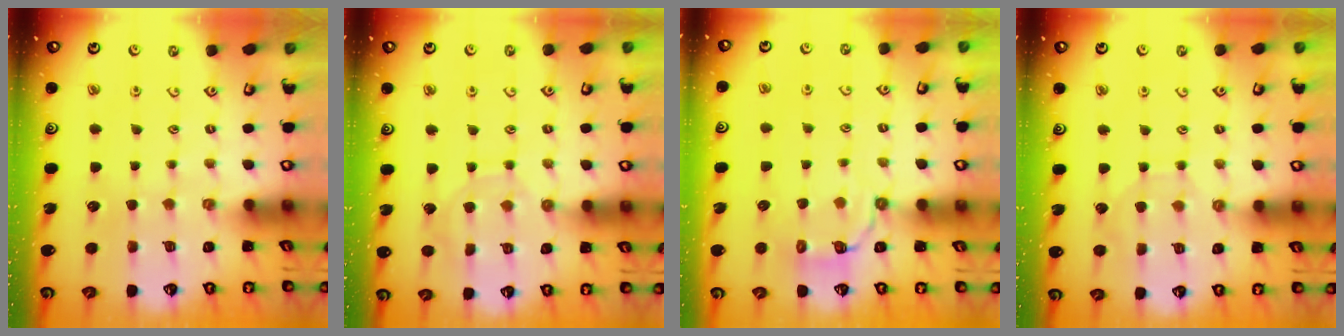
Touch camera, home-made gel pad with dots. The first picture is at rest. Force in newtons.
{"total": 8.5, "press": 8.4, "slide": 0.7}
{"total": 4.0, "press": 3.5, "slide": 1.9}
{"total": 2.8, "press": 2.8, "slide": 0.4}